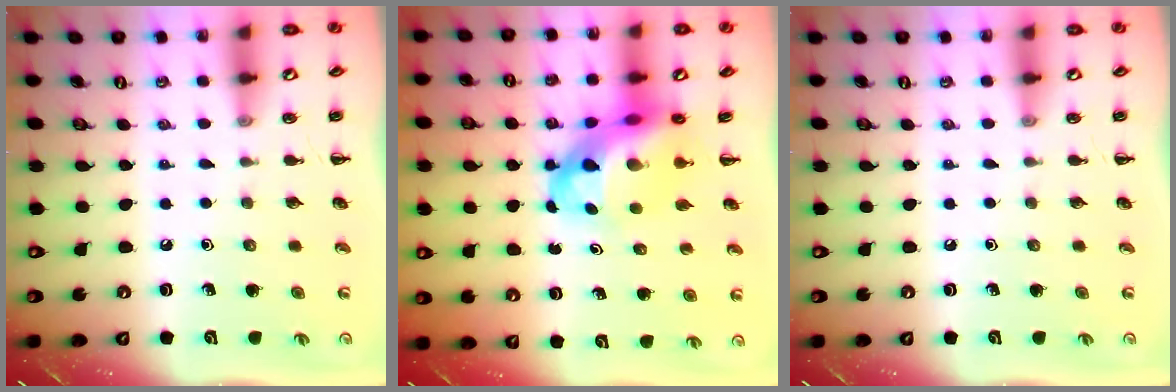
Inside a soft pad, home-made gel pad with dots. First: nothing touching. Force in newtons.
{"total": 11.5, "press": 11.1, "slide": 3.1}
{"total": 0.0}